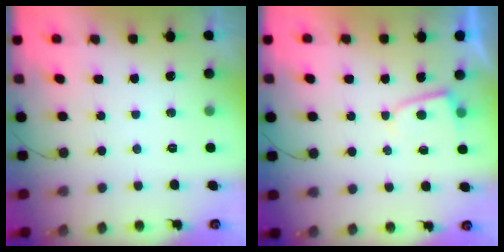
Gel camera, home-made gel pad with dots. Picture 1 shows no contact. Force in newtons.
{"total": 3.2, "press": 3.2, "slide": 0.3}